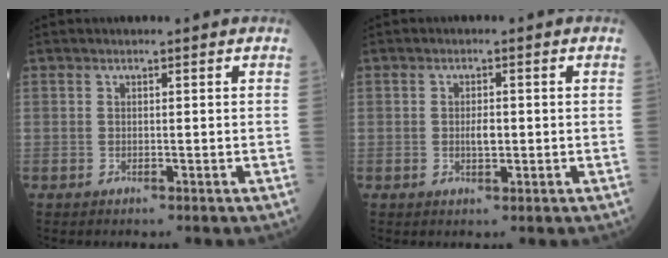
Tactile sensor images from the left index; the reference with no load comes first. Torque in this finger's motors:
{"motor_torque": [0.51, 0.07, 0.06, 0.03]}